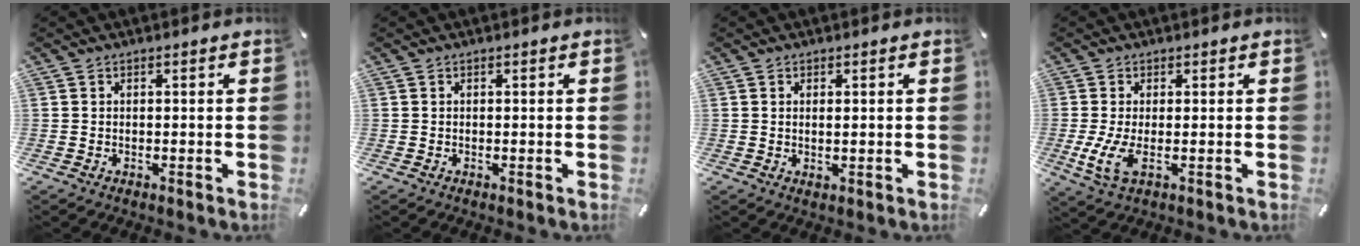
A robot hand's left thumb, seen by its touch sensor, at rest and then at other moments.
{"total": 0.0}
{"total": 1.1, "force": [0.5, 0.2, 1.0], "torque": [-0.019, -0.001, 0.008]}
{"total": 6.0, "force": [-0.5, 2.3, 5.5], "torque": [-0.132, -0.019, -0.009]}